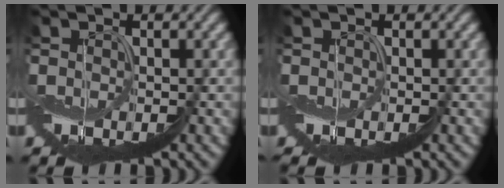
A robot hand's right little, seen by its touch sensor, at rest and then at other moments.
{"total": 0.8, "force": [-0.5, 0.2, 0.5], "torque": [-0.008, -0.002, -0.007]}